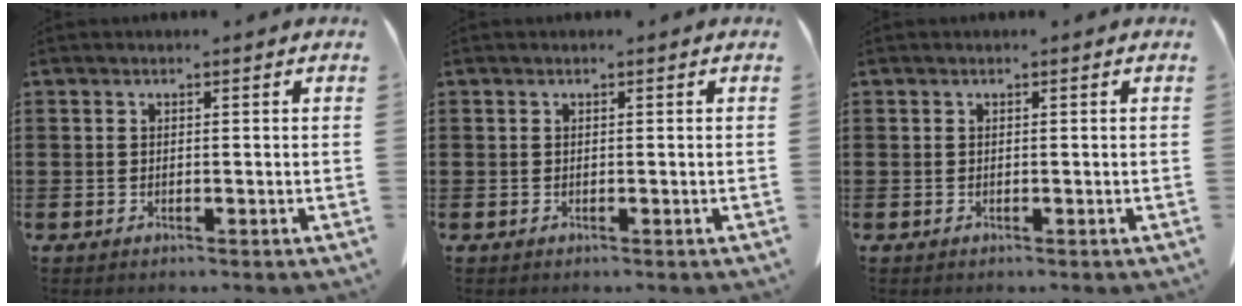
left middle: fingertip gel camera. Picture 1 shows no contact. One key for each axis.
{"total": 0.0}
{"total": 0.0}